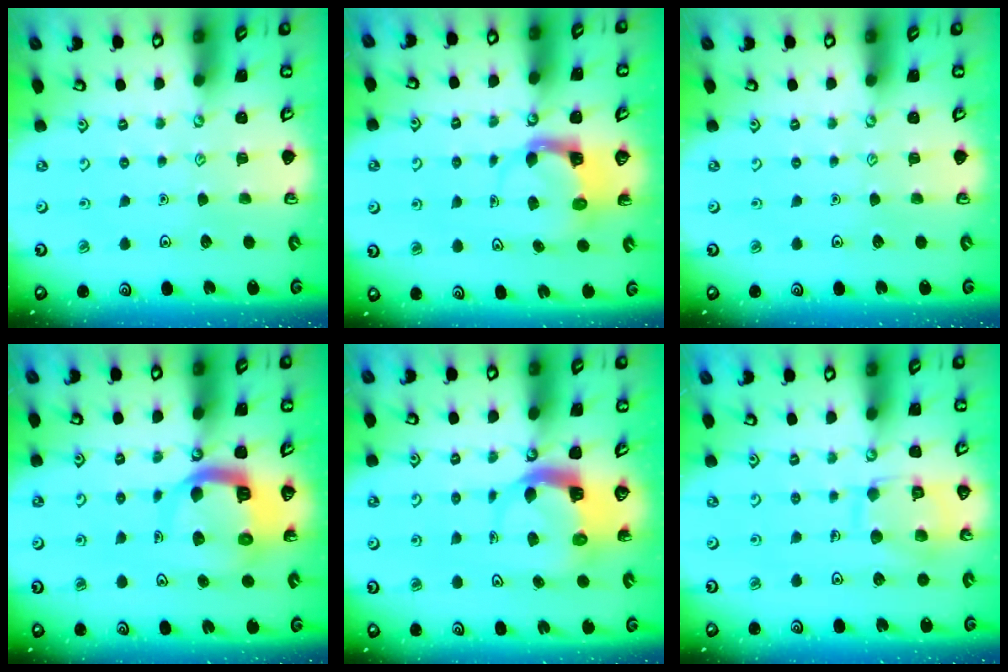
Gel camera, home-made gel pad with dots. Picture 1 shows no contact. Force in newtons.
{"total": 3.8, "press": 3.8, "slide": 0.3}
{"total": 0.0}
{"total": 9.2, "press": 9.2, "slide": 1.0}
{"total": 5.2, "press": 5.1, "slide": 0.6}
{"total": 11.9, "press": 11.9, "slide": 0.9}